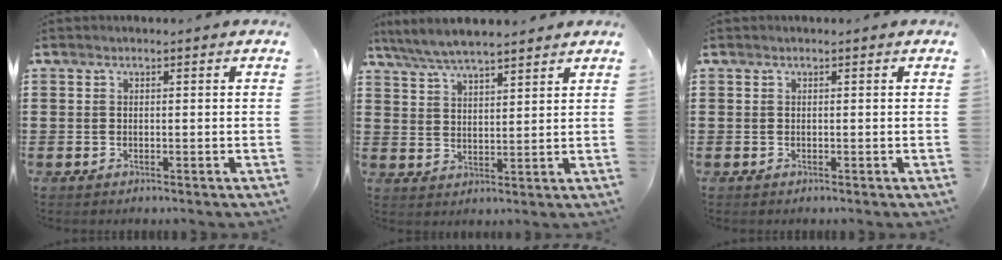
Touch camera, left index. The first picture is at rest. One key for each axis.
{"total": 5.6, "fx": 5.2, "fy": 0.8, "fz": 2.0, "tx": -0.056, "ty": -0.014, "tz": 0.095}
{"total": 0.0}